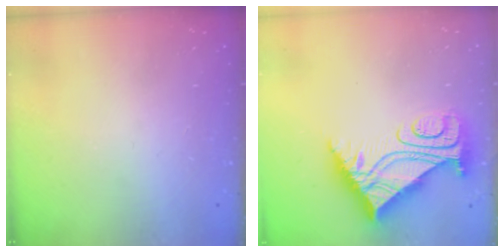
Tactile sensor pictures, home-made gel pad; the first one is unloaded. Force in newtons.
{"total": 8.9, "press": 8.8, "slide": 0.9}